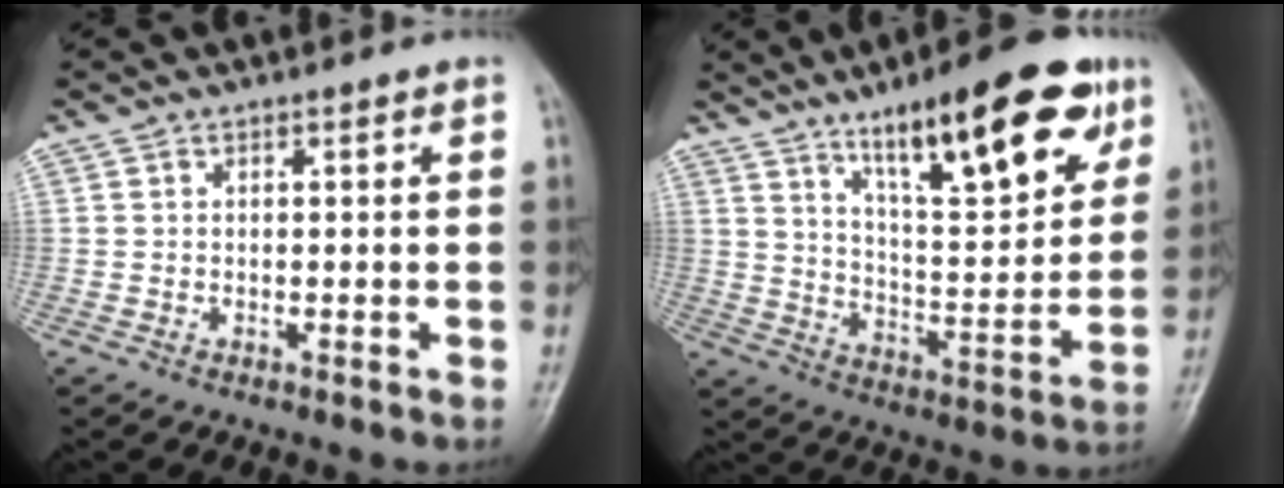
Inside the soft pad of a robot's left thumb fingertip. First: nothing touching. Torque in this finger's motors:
{"motor_torque": [0.37, 0.43, 1.73, -1.04, 0.30]}